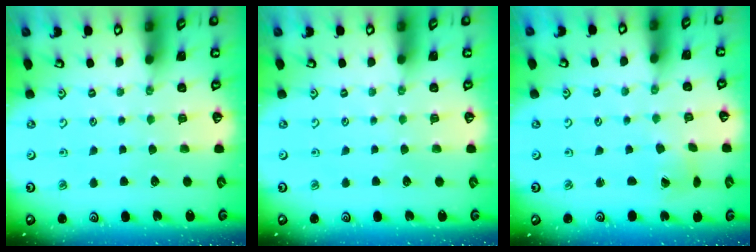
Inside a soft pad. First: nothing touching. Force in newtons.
{"total": 0.0}
{"total": 1.2, "press": 1.1, "slide": 0.2}